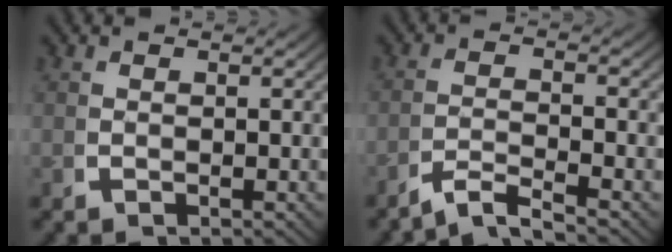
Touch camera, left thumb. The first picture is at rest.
{"total": 4.1, "force": [-3.0, 1.9, 2.1], "torque": [-0.036, -0.008, -0.054]}